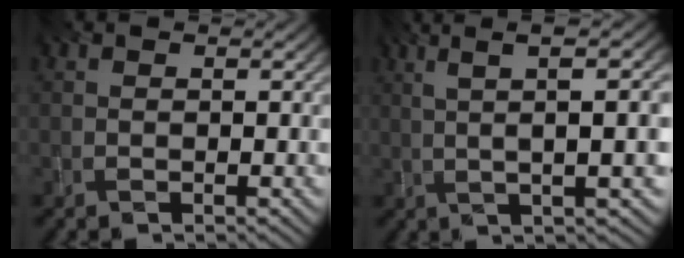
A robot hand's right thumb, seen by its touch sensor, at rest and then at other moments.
{"total": 9.5, "force": [2.9, 1.1, 9.0], "torque": [-0.132, 0.032, 0.044]}